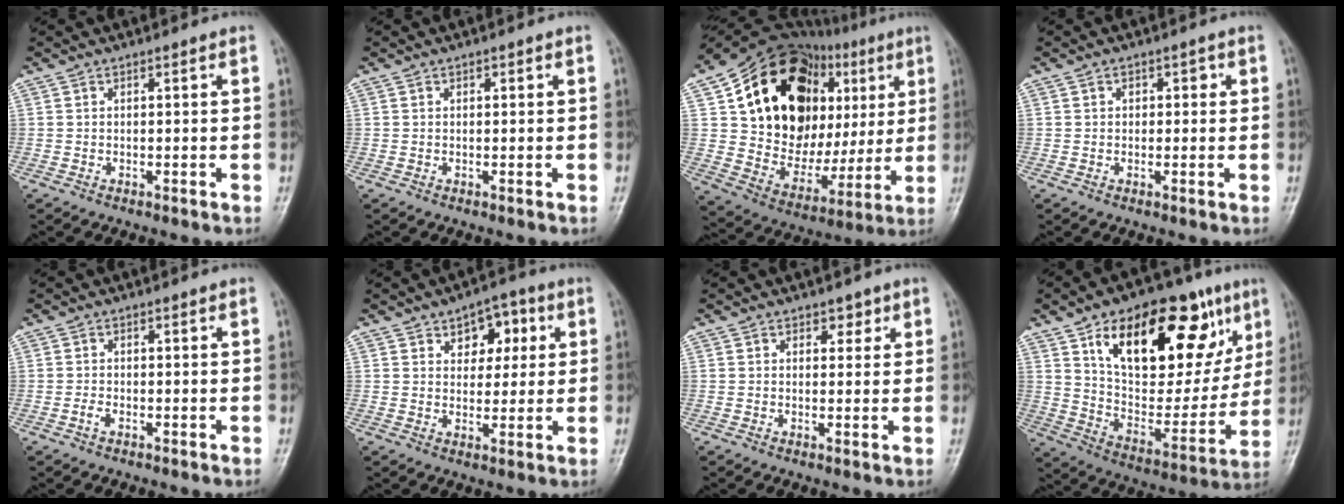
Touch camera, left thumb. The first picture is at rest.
{"total": 0.8, "force": [0.3, 0.6, 0.5], "torque": [0.000, 0.001, 0.003]}
{"total": 29.5, "force": [9.1, 19.2, 20.5], "torque": [-0.254, 0.014, 0.157]}
{"total": 2.2, "force": [0.4, 1.9, 1.1], "torque": [0.005, 0.004, 0.001]}
{"total": 1.3, "force": [-0.7, 0.7, 0.8], "torque": [-0.017, 0.003, -0.016]}
{"total": 7.9, "force": [3.0, 5.3, 5.1], "torque": [-0.027, -0.006, 0.037]}
{"total": 2.5, "force": [1.4, 1.9, 1.0], "torque": [0.012, -0.005, 0.015]}
{"total": 28.3, "force": [13.2, 14.1, 20.8], "torque": [-0.261, -0.013, 0.216]}